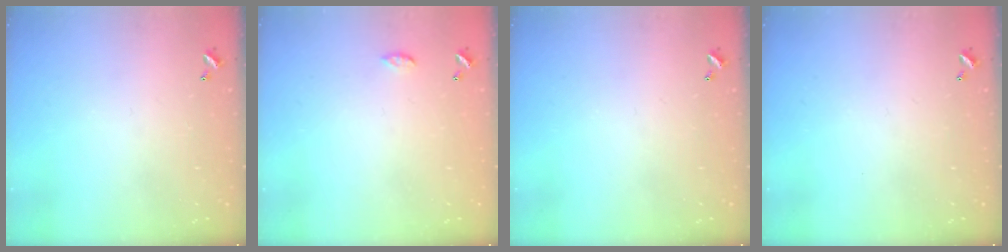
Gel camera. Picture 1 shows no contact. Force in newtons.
{"total": 3.5, "press": 3.5, "slide": 0.5}
{"total": 0.0}
{"total": 0.0}